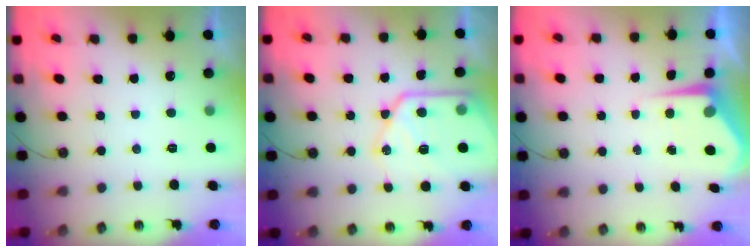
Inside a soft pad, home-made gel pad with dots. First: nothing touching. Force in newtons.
{"total": 16.3, "press": 16.3, "slide": 1.5}
{"total": 5.6, "press": 5.6, "slide": 0.2}